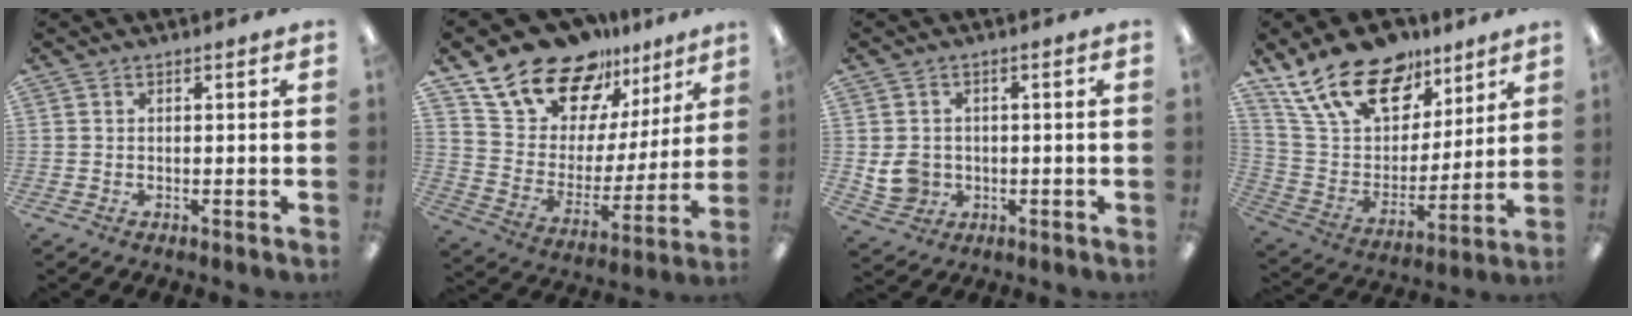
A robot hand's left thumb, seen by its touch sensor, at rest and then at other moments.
{"total": 20.2, "force": [15.5, 10.5, 7.5], "torque": [-0.148, -0.109, 0.284]}
{"total": 5.7, "force": [-0.4, 5.2, 2.2], "torque": [-0.034, 0.006, -0.002]}
{"total": 21.2, "force": [14.4, 11.7, 10.2], "torque": [-0.191, -0.074, 0.263]}